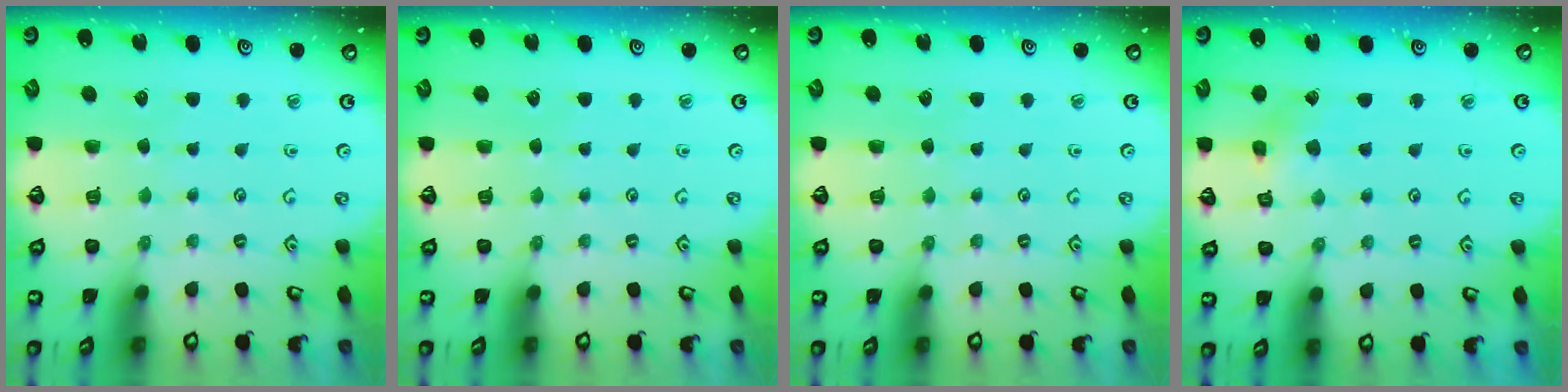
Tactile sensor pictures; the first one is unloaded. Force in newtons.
{"total": 0.0}
{"total": 0.0}
{"total": 1.7, "press": 1.7, "slide": 0.2}